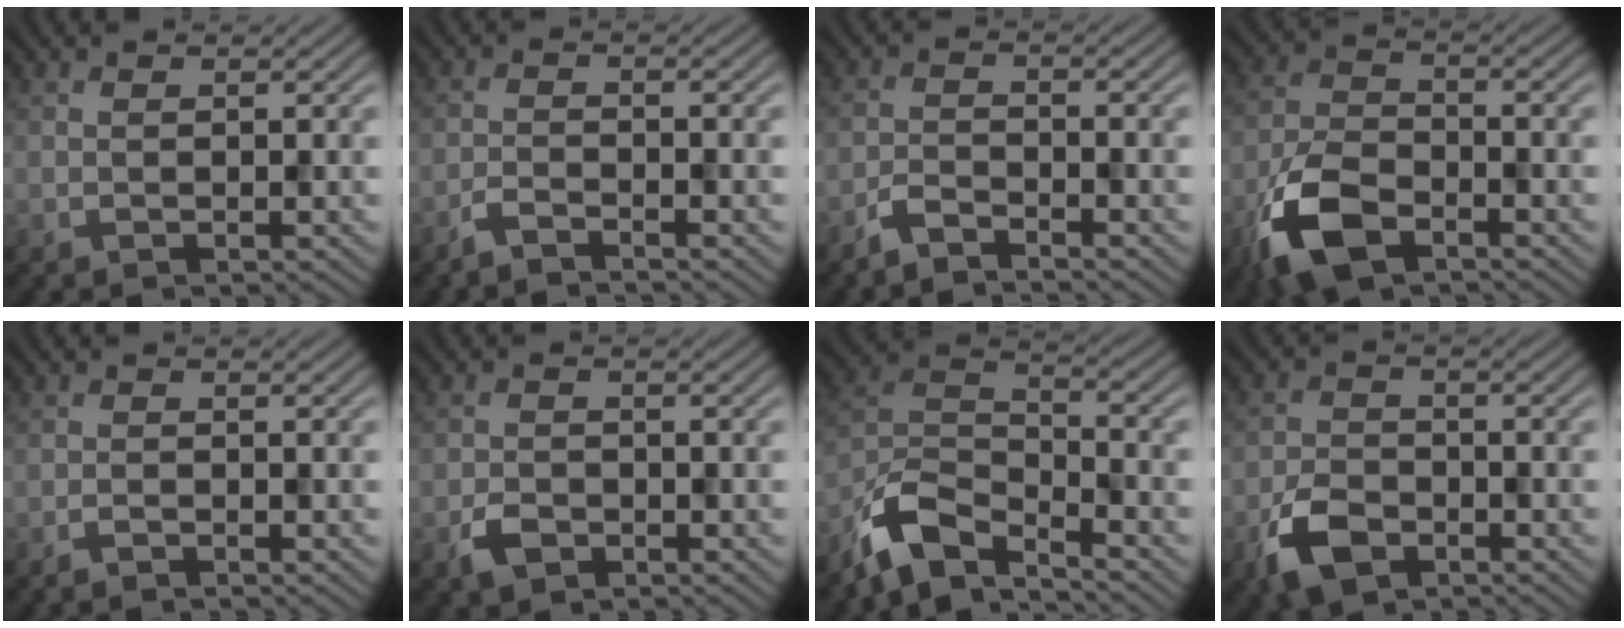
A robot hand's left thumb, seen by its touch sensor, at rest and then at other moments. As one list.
[{"total": 2.3, "force": [-2.0, 0.3, 1.1], "torque": [-0.023, -0.001, -0.048]}, {"total": 2.8, "force": [-2.5, 0.5, 1.2], "torque": [-0.027, -0.002, -0.060]}, {"total": 9.7, "force": [-5.6, 4.8, 6.3], "torque": [-0.144, -0.014, -0.122]}, {"total": 0.9, "force": [-0.8, 0.1, 0.4], "torque": [-0.007, 0.001, -0.016]}, {"total": 2.7, "force": [-1.6, 1.7, 1.3], "torque": [-0.029, -0.003, -0.036]}, {"total": 8.7, "force": [-6.8, 2.8, 4.6], "torque": [-0.093, -0.004, -0.155]}, {"total": 5.8, "force": [-3.4, 3.4, 3.3], "torque": [-0.071, -0.007, -0.076]}]